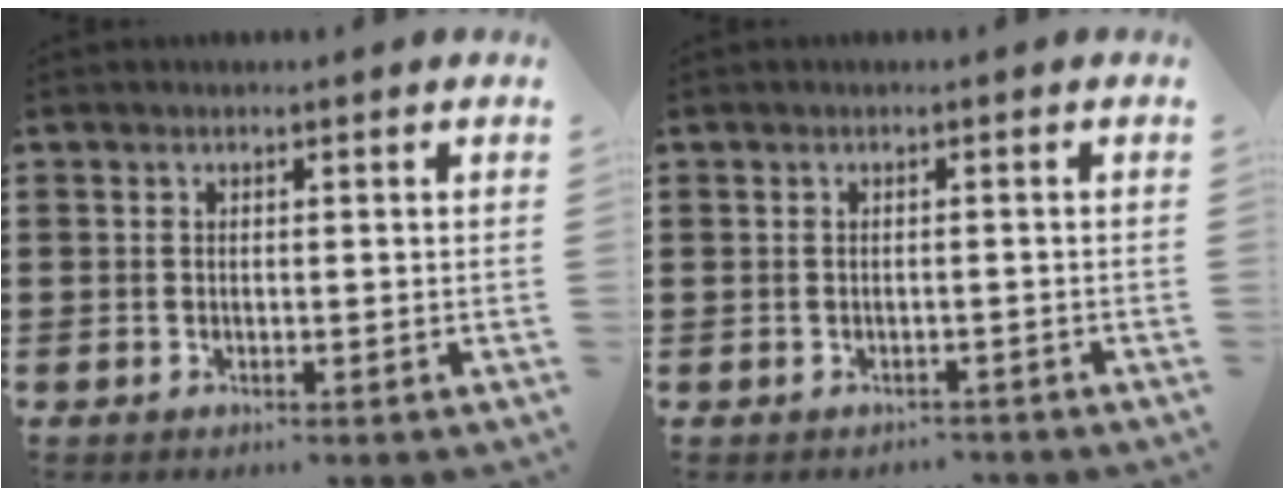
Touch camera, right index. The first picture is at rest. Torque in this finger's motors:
{"motor_torque": [-1.33, 0.81, -0.88, -0.21]}